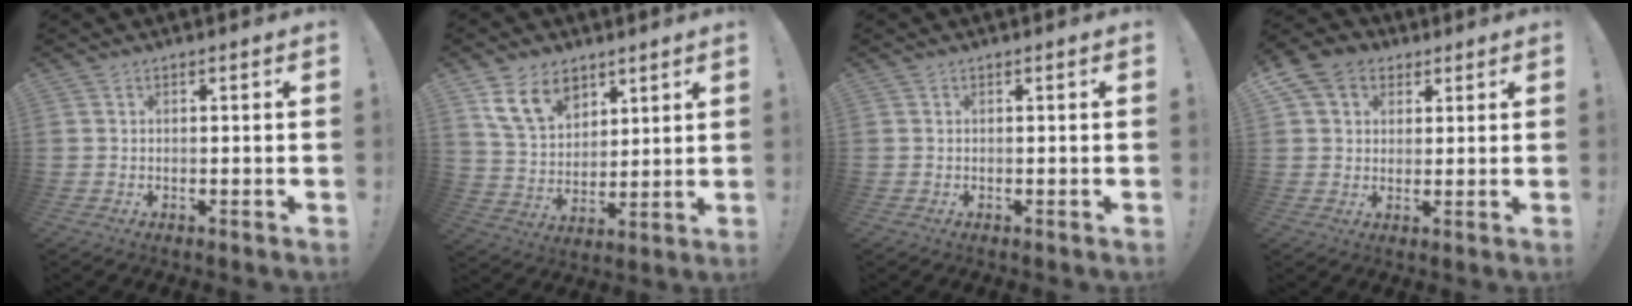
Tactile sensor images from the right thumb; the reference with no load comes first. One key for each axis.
{"total": 13.7, "fx": 8.1, "fy": 9.1, "fz": 6.2, "tx": -0.105, "ty": -0.039, "tz": 0.160}
{"total": 0.0}
{"total": 9.1, "fx": 3.8, "fy": 7.2, "fz": 4.1, "tx": -0.066, "ty": -0.004, "tz": 0.080}